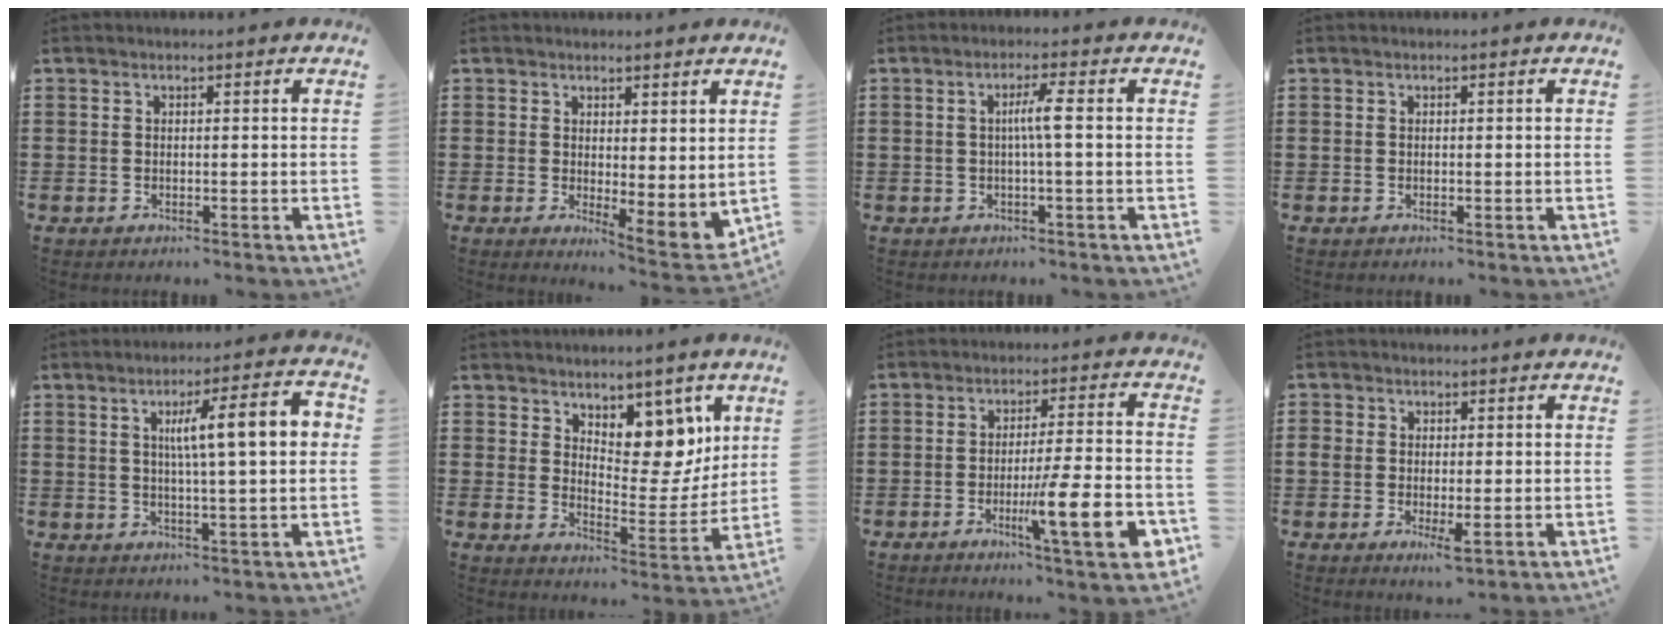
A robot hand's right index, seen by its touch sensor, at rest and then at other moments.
{"total": 2.4, "force": [1.8, 0.8, 1.4], "torque": [-0.028, -0.011, 0.031]}
{"total": 3.4, "force": [0.0, -0.2, 3.4], "torque": [-0.065, -0.002, -0.006]}
{"total": 0.0}
{"total": 10.2, "force": [2.1, 1.5, 9.8], "torque": [-0.170, 0.004, 0.025]}
{"total": 8.3, "force": [6.0, 4.4, 3.8], "torque": [-0.065, -0.038, 0.105]}
{"total": 11.6, "force": [-4.1, 1.1, 10.8], "torque": [-0.174, -0.006, -0.072]}
{"total": 3.3, "force": [-0.5, 1.9, 2.7], "torque": [-0.062, 0.001, -0.011]}